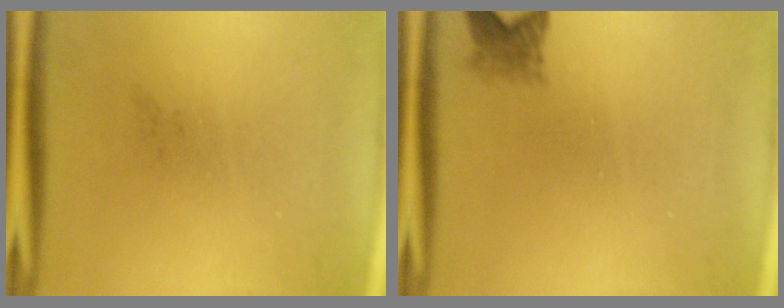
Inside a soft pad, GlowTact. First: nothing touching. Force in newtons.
{"total": 2.2}